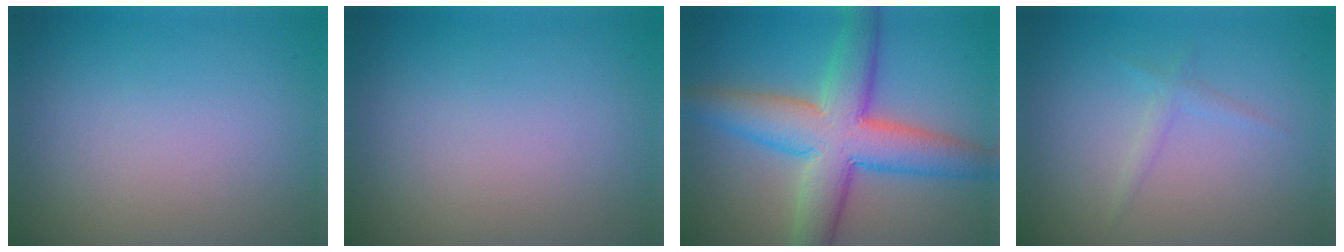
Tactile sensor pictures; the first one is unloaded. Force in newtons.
{"total": 0.0}
{"total": 9.1, "press": 9.1, "slide": 0.7}
{"total": 1.1, "press": 1.1, "slide": 0.1}